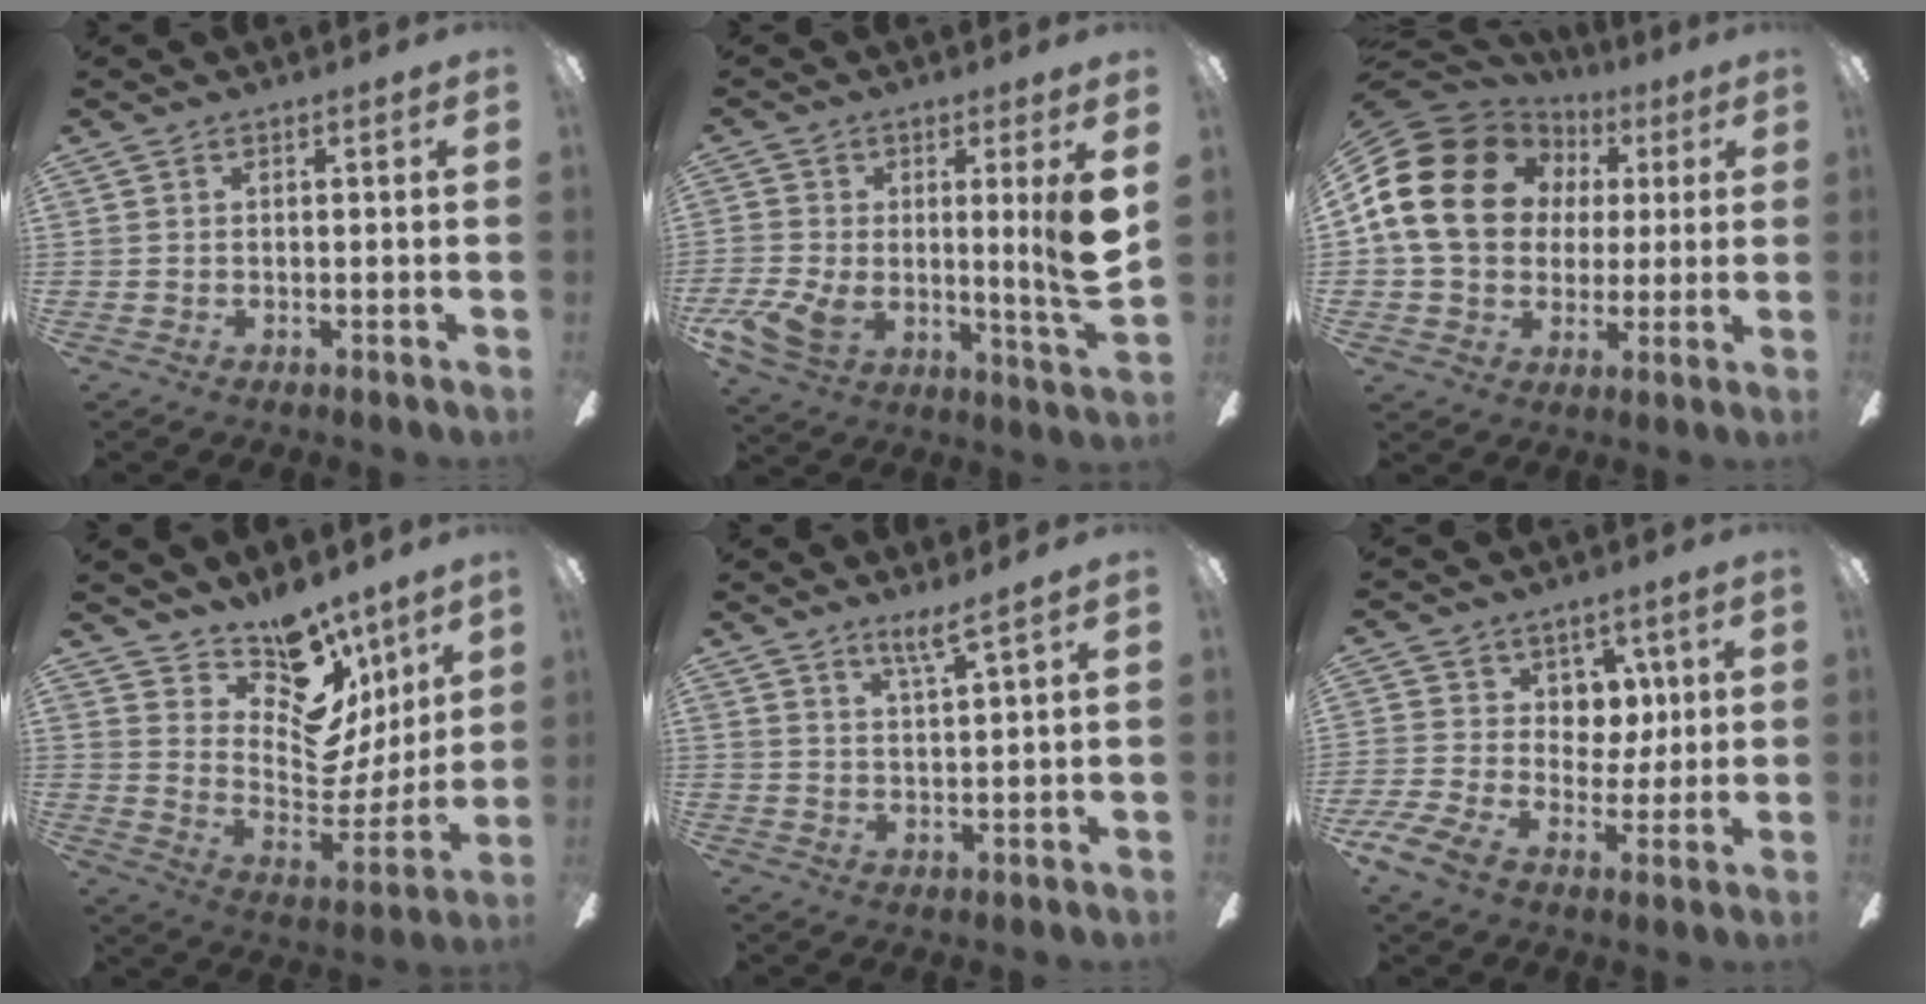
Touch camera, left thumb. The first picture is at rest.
{"total": 15.0, "force": [0.4, 5.2, 14.1], "torque": [-0.239, -0.028, 0.008]}
{"total": 19.6, "force": [4.1, 16.4, 10.0], "torque": [-0.186, 0.008, 0.081]}
{"total": 15.1, "force": [11.6, 7.9, 5.6], "torque": [-0.081, -0.114, 0.209]}
{"total": 4.6, "force": [3.7, -0.3, 2.7], "torque": [-0.054, -0.021, 0.062]}
{"total": 10.2, "force": [-0.7, 8.8, 5.1], "torque": [-0.092, 0.013, -0.003]}